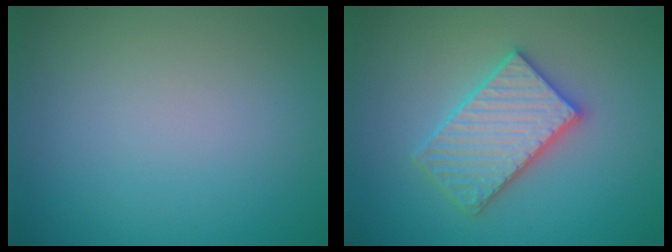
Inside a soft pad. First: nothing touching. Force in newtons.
{"total": 4.1, "press": 4.0, "slide": 0.7}